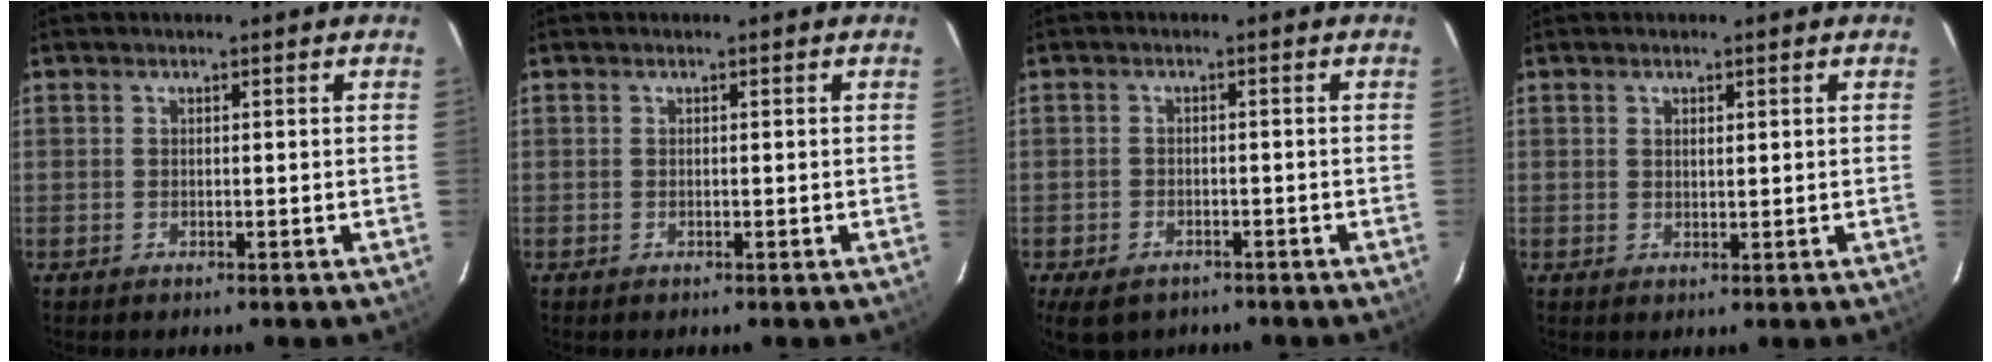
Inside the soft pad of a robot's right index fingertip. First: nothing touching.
{"total": 0.0}
{"total": 7.0, "force": [-4.7, 4.2, 3.0], "torque": [-0.073, -0.011, -0.071]}
{"total": 1.2, "force": [0.6, 0.7, 0.8], "torque": [-0.013, 0.002, 0.010]}